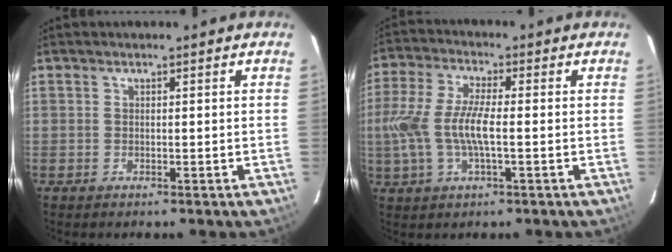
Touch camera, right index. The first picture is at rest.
{"total": 10.7, "force": [-1.2, 3.2, 10.1], "torque": [-0.220, 0.001, -0.025]}